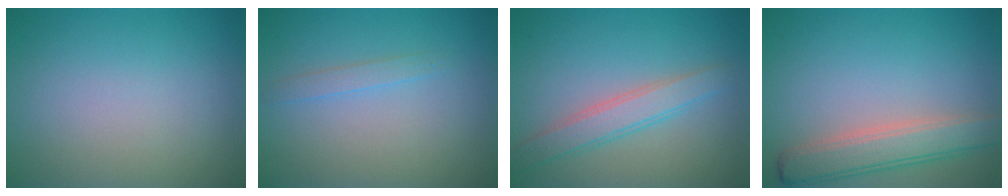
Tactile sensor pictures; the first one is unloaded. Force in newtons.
{"total": 1.1, "press": 1.1, "slide": 0.2}
{"total": 3.1, "press": 3.1, "slide": 0.1}
{"total": 4.4, "press": 4.4, "slide": 0.3}